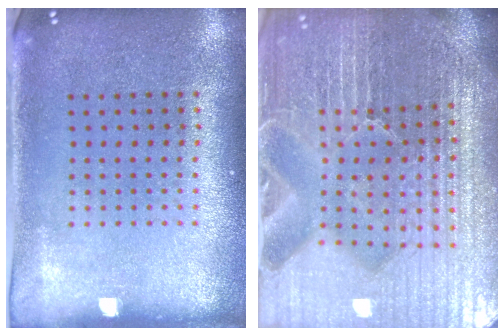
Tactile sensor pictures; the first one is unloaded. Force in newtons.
{"total": 6.8, "press": 6.0, "slide": 3.3}